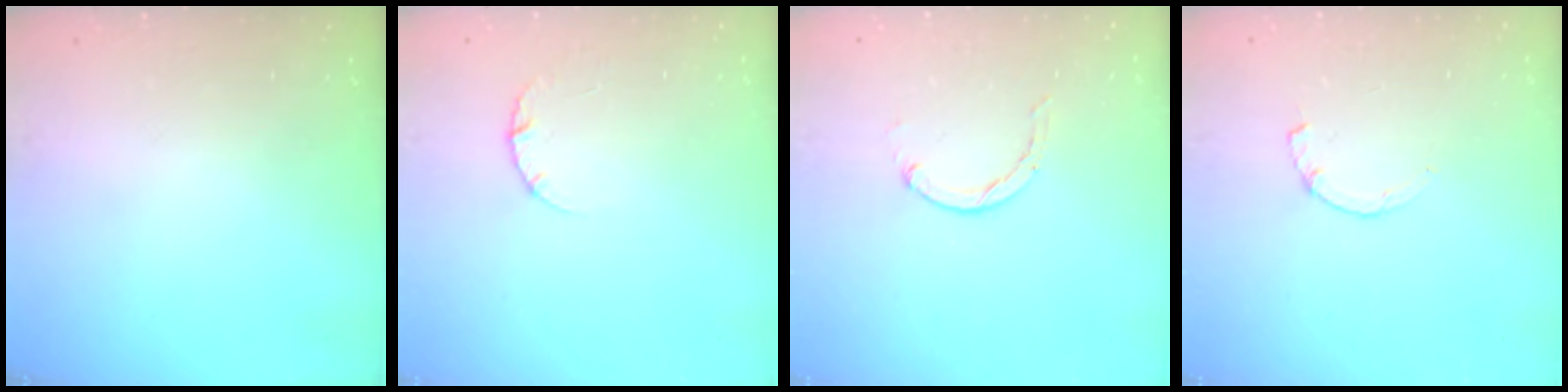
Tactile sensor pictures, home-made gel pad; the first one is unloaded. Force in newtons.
{"total": 2.6, "press": 2.6, "slide": 0.3}
{"total": 0.8, "press": 0.8, "slide": 0.2}
{"total": 2.2, "press": 2.2, "slide": 0.2}